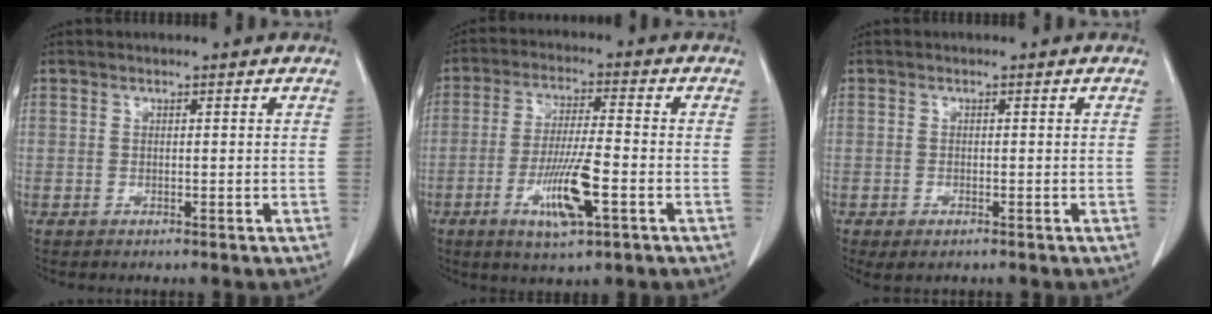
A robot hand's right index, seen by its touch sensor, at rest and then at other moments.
{"total": 9.6, "force": [-3.7, 1.3, 8.8], "torque": [-0.167, -0.011, -0.063]}
{"total": 1.8, "force": [-1.0, 0.8, 1.2], "torque": [-0.026, -0.005, -0.008]}